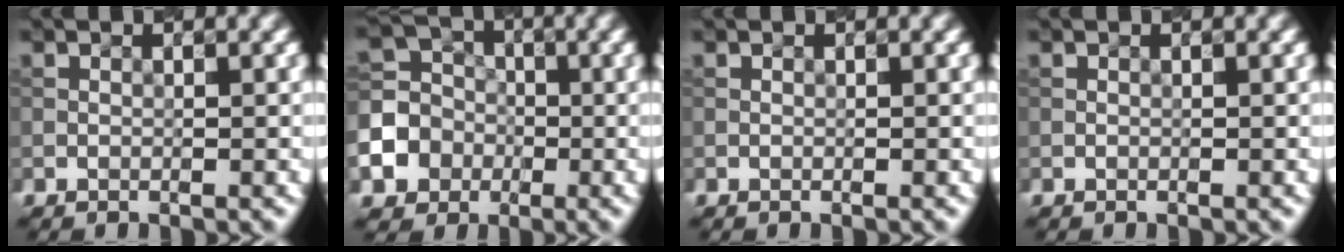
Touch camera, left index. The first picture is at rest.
{"total": 7.2, "force": [-2.8, 6.3, 1.9], "torque": [-0.043, -0.011, -0.069]}
{"total": 0.0}
{"total": 0.0}